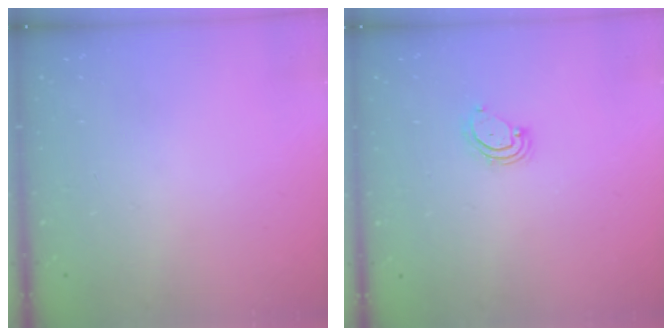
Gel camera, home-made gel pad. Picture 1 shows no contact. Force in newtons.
{"total": 3.4, "press": 3.3, "slide": 0.7}